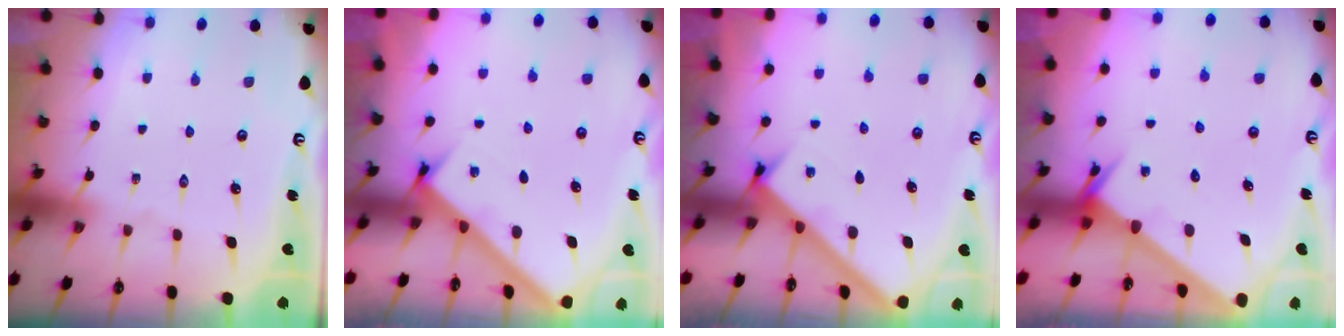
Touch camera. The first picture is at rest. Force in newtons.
{"total": 2.4, "press": 2.4, "slide": 0.3}
{"total": 2.7, "press": 2.7, "slide": 0.4}
{"total": 2.5, "press": 2.5, "slide": 0.1}